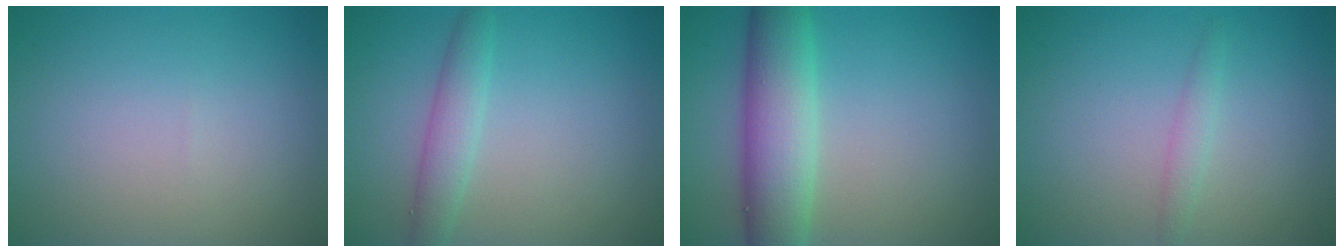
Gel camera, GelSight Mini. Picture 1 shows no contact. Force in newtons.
{"total": 2.4, "press": 2.4, "slide": 0.1}
{"total": 6.8, "press": 6.8, "slide": 0.3}
{"total": 1.2, "press": 1.2, "slide": 0.1}